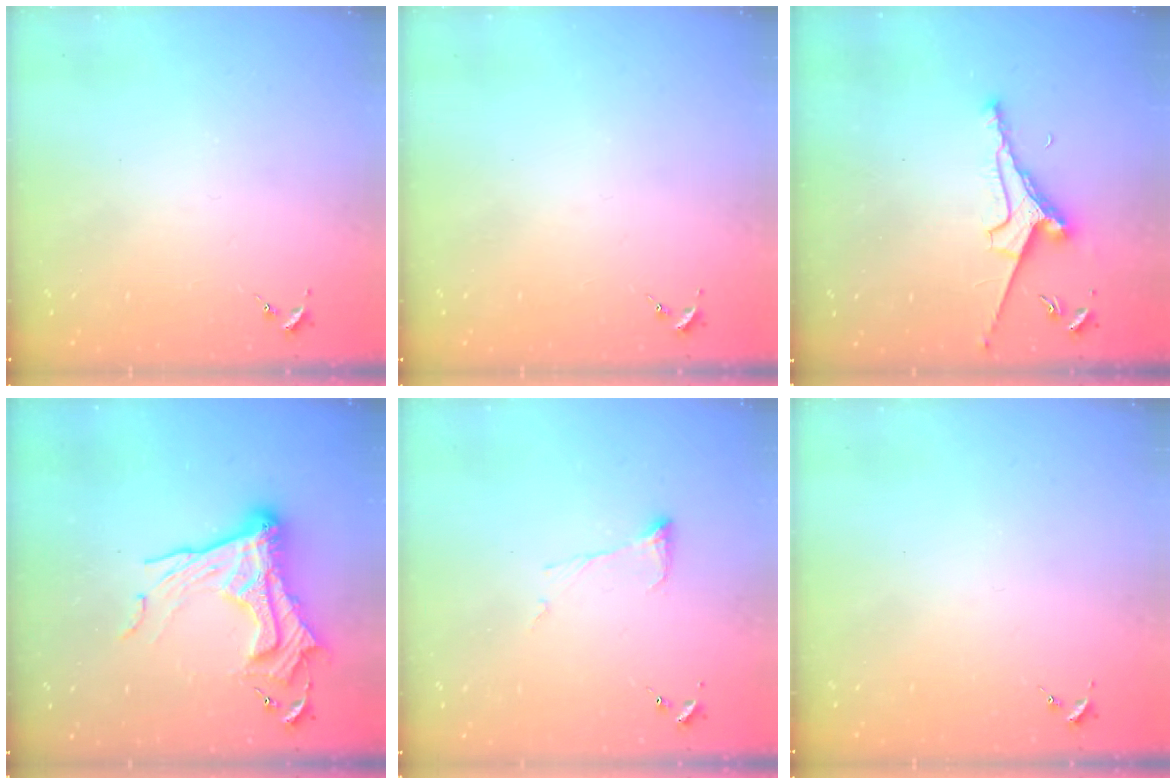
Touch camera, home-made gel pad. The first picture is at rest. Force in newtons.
{"total": 0.0}
{"total": 8.0, "press": 7.9, "slide": 1.1}
{"total": 20.7, "press": 20.6, "slide": 2.1}
{"total": 6.0, "press": 6.0, "slide": 0.3}
{"total": 0.0}